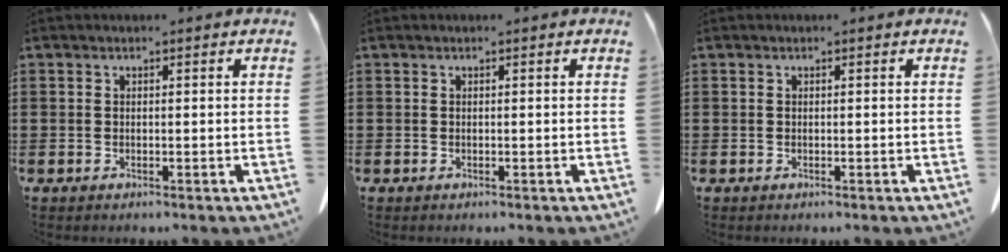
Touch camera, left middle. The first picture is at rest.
{"total": 0.0}
{"total": 0.0}